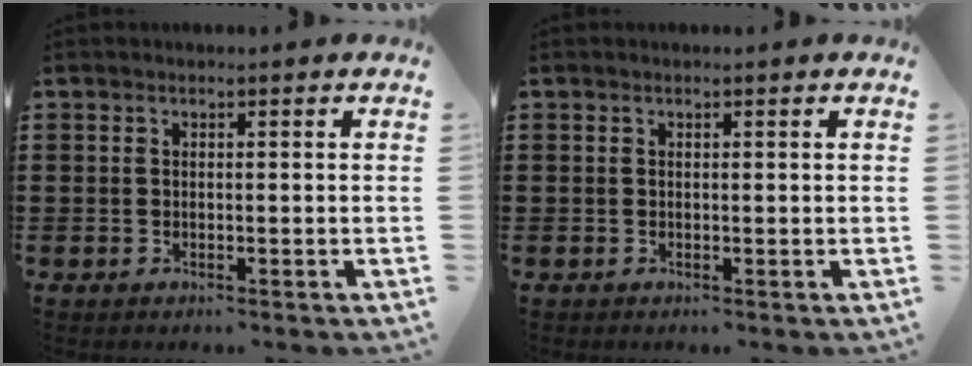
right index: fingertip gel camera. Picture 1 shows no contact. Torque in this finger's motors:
{"motor_torque": [0.00, -0.08, 0.00, 0.00]}